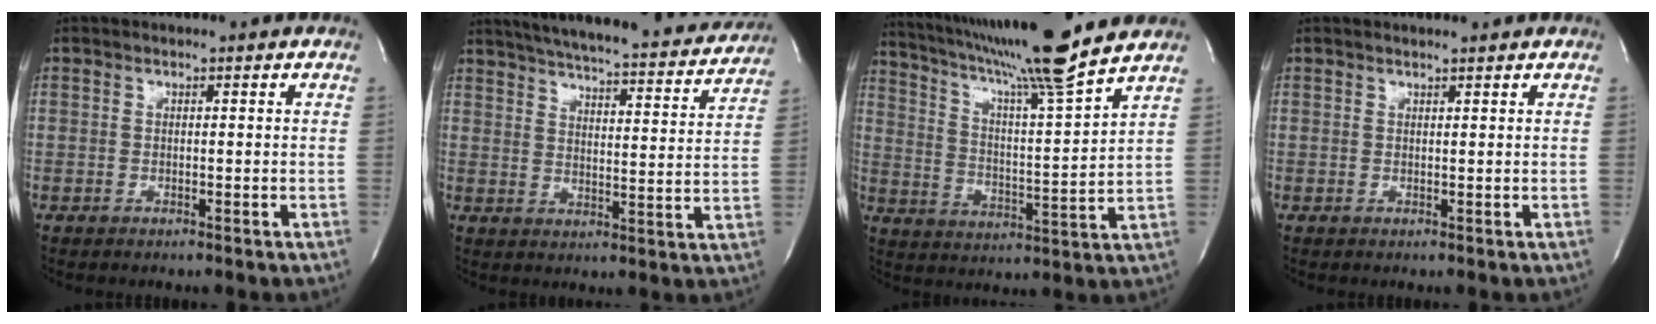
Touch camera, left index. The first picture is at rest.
{"total": 25.8, "force": [23.5, 3.4, 10.2], "torque": [-0.166, -0.034, 0.298]}
{"total": 19.1, "force": [16.2, -1.3, 10.0], "torque": [-0.179, -0.009, 0.253]}
{"total": 2.1, "force": [2.0, -0.1, 0.8], "torque": [-0.013, 0.007, 0.028]}